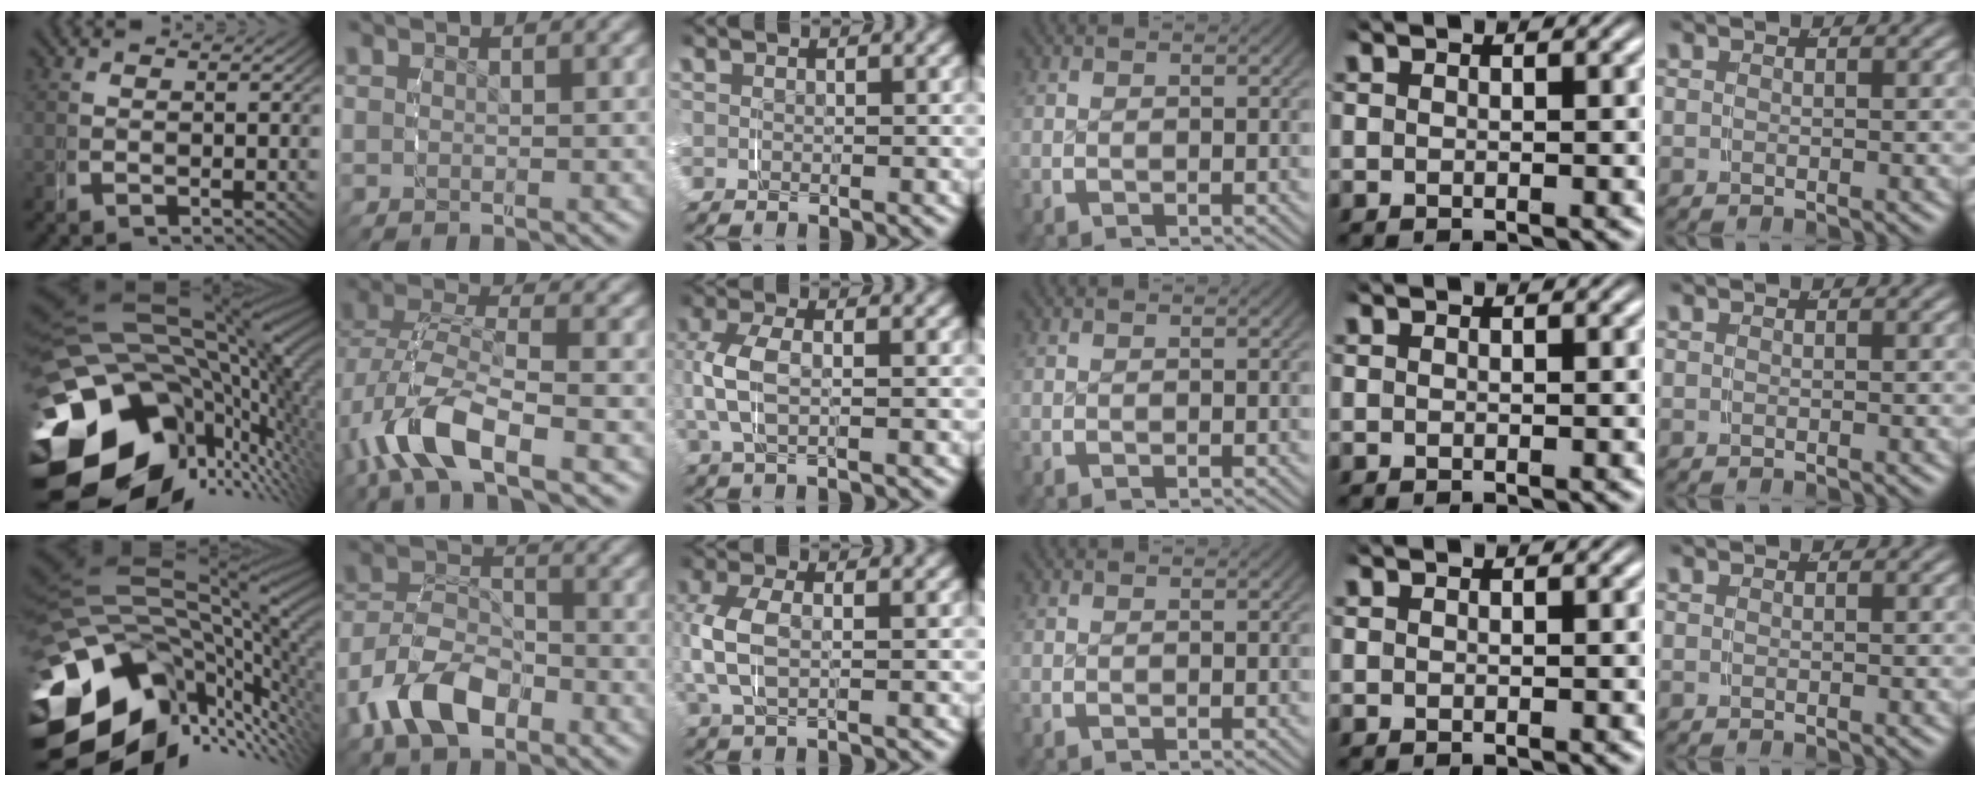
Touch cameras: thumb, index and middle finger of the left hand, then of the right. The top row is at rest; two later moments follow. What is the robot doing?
{"motion": "grasp_and_lifting", "object": "shoes"}